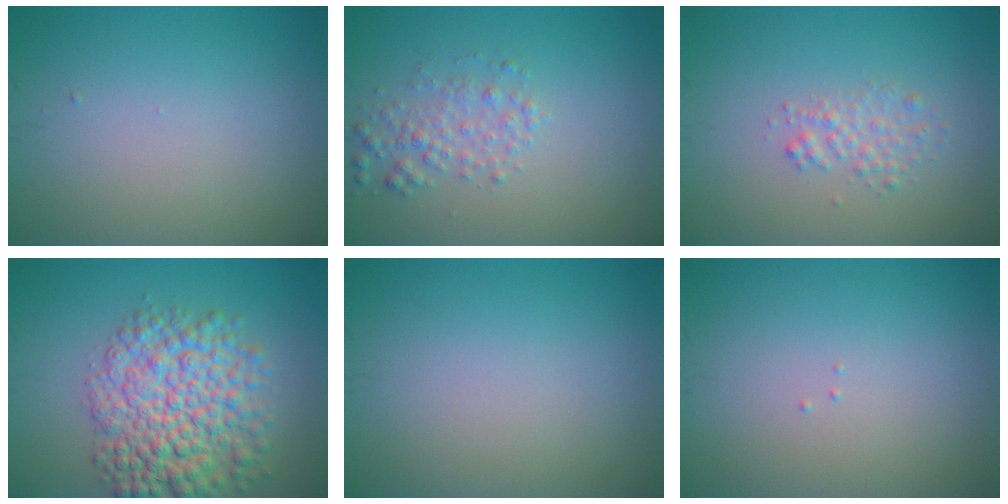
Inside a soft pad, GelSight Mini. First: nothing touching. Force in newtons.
{"total": 2.2, "press": 2.2, "slide": 0.0}
{"total": 1.7, "press": 1.7, "slide": 0.1}
{"total": 8.4, "press": 8.4, "slide": 0.2}
{"total": 0.0}
{"total": 0.0}